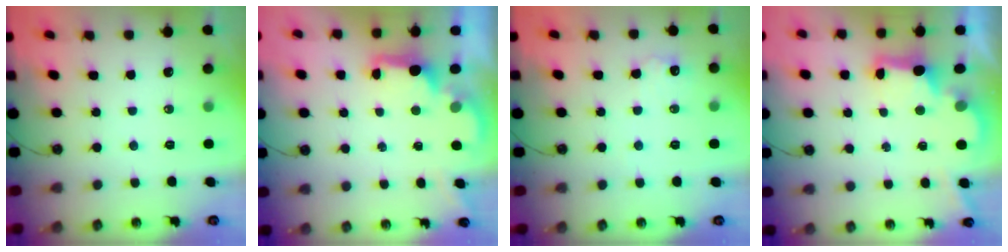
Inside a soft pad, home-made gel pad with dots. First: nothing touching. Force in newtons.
{"total": 2.2, "press": 2.1, "slide": 0.8}
{"total": 7.1, "press": 7.1, "slide": 0.2}
{"total": 3.0, "press": 2.8, "slide": 0.9}